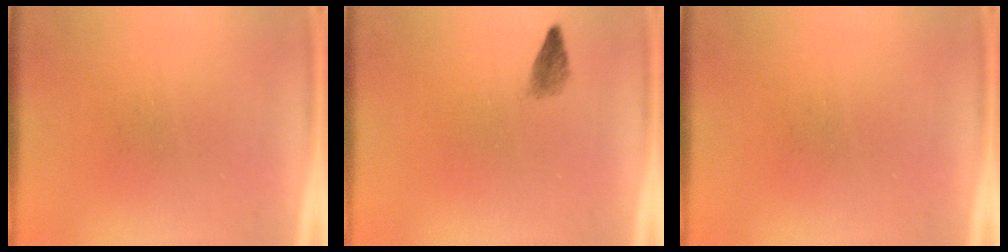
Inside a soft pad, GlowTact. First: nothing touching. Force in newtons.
{"total": 1.4}
{"total": 0.0}